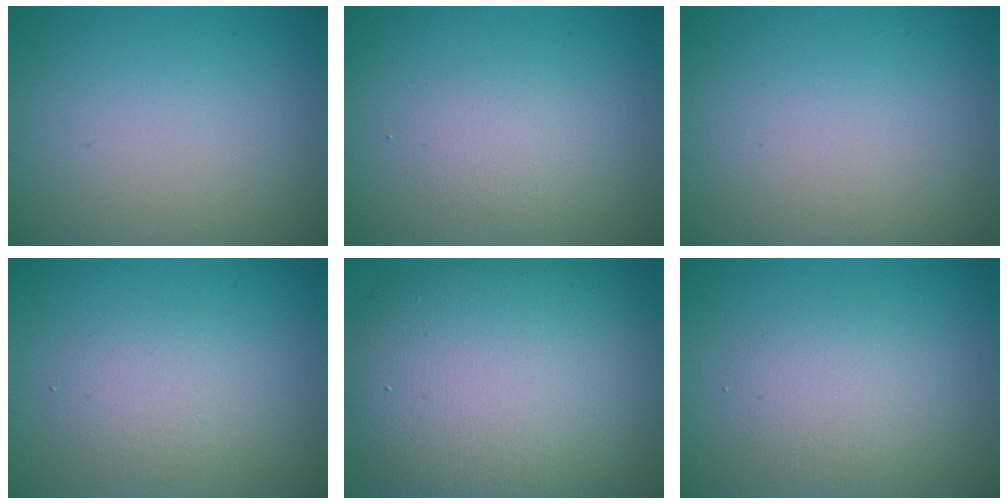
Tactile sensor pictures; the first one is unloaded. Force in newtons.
{"total": 1.7, "press": 1.7, "slide": 0.0}
{"total": 0.0}
{"total": 2.5, "press": 2.5, "slide": 0.1}
{"total": 13.0, "press": 13.0, "slide": 0.6}
{"total": 3.0, "press": 3.0, "slide": 0.2}